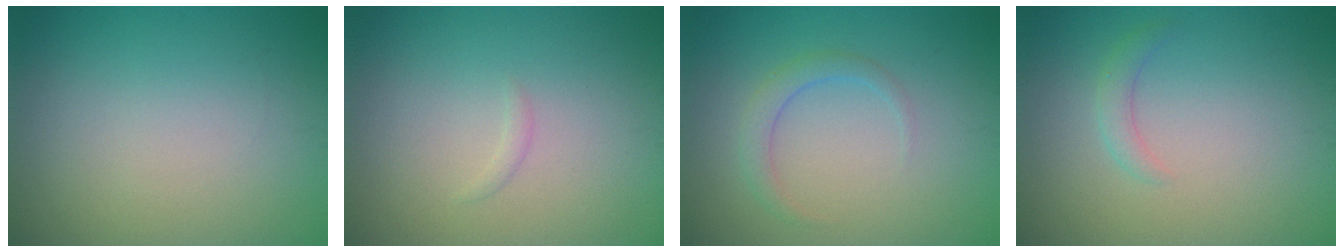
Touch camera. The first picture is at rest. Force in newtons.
{"total": 0.5, "press": 0.5, "slide": 0.0}
{"total": 1.7, "press": 1.7, "slide": 0.1}
{"total": 1.3, "press": 1.3, "slide": 0.0}